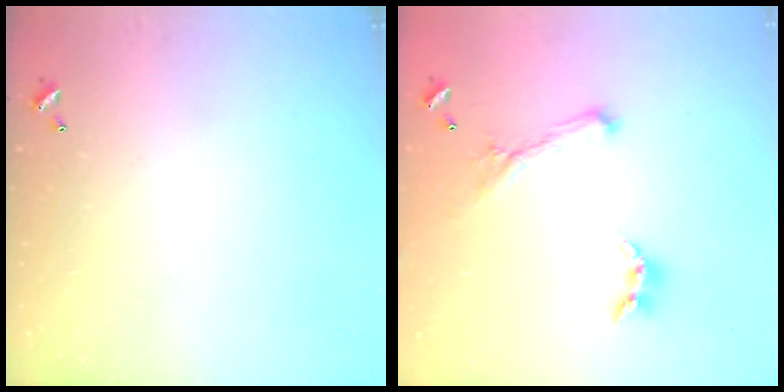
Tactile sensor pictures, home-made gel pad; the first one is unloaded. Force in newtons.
{"total": 0.0}